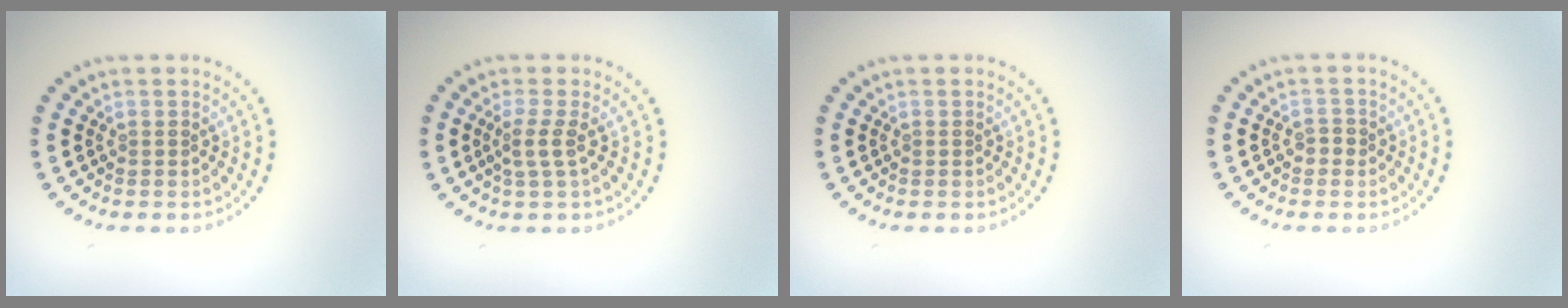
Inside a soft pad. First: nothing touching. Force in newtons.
{"total": 1.9, "press": 1.4, "slide": 1.2}
{"total": 0.0}
{"total": 1.0, "press": 0.9, "slide": 0.4}